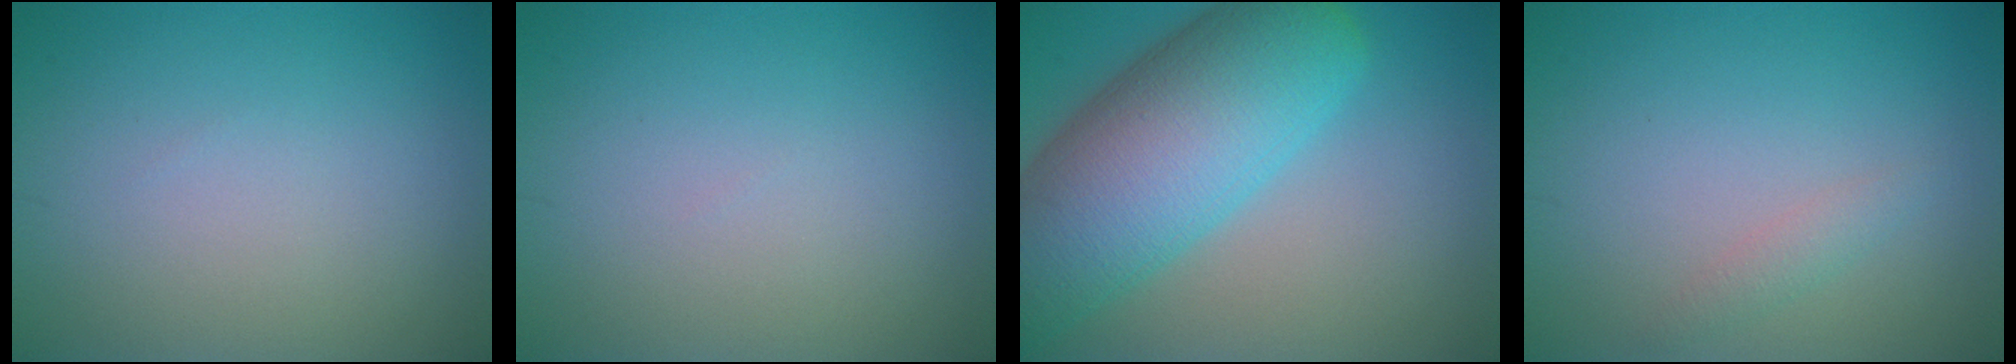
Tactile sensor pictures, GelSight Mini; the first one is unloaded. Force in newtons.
{"total": 0.0}
{"total": 12.0, "press": 12.0, "slide": 0.5}
{"total": 1.1, "press": 1.1, "slide": 0.0}